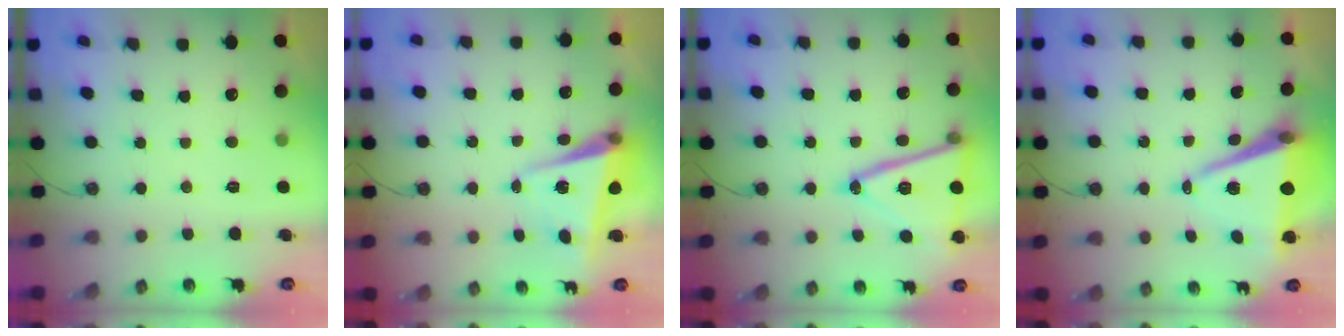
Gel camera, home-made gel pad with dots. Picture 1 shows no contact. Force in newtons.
{"total": 5.3, "press": 5.2, "slide": 1.1}
{"total": 18.7, "press": 18.4, "slide": 3.4}
{"total": 9.8, "press": 8.9, "slide": 4.1}